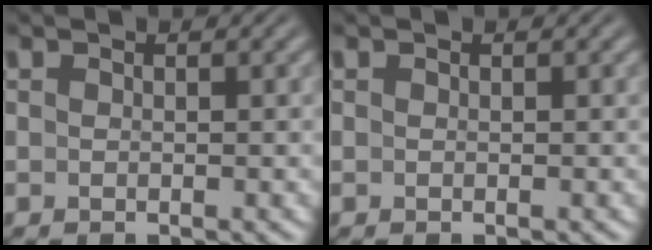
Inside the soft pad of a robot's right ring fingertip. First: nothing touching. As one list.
[{"total": 0.0}]